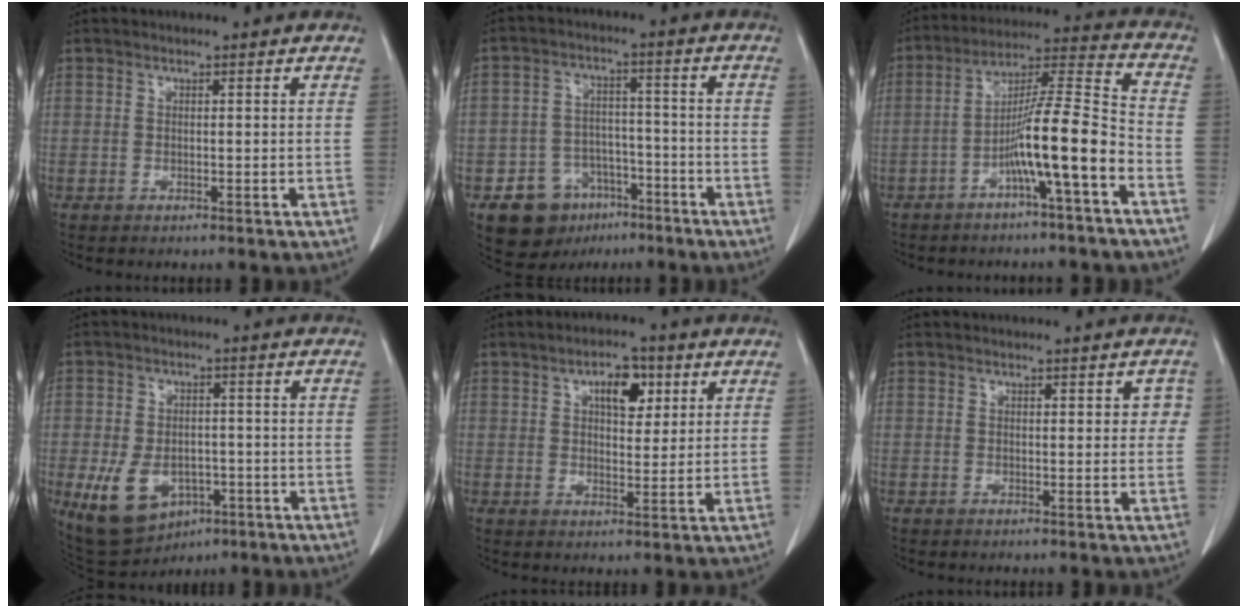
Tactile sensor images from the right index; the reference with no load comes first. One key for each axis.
{"total": 9.2, "fx": -5.2, "fy": 7.0, "fz": 2.8, "tx": -0.045, "ty": 0.021, "tz": -0.076}
{"total": 11.8, "fx": -5.0, "fy": -0.3, "fz": 10.7, "tx": -0.184, "ty": 0.018, "tz": -0.087}
{"total": 10.4, "fx": -4.2, "fy": 7.1, "fz": 6.4, "tx": -0.123, "ty": 0.000, "tz": -0.053}
{"total": 5.9, "fx": 2.5, "fy": 2.8, "fz": 4.5, "tx": -0.071, "ty": 0.009, "tz": 0.039}
{"total": 2.2, "fx": 0.6, "fy": 1.3, "fz": 1.7, "tx": -0.009, "ty": 0.010, "tz": 0.003}